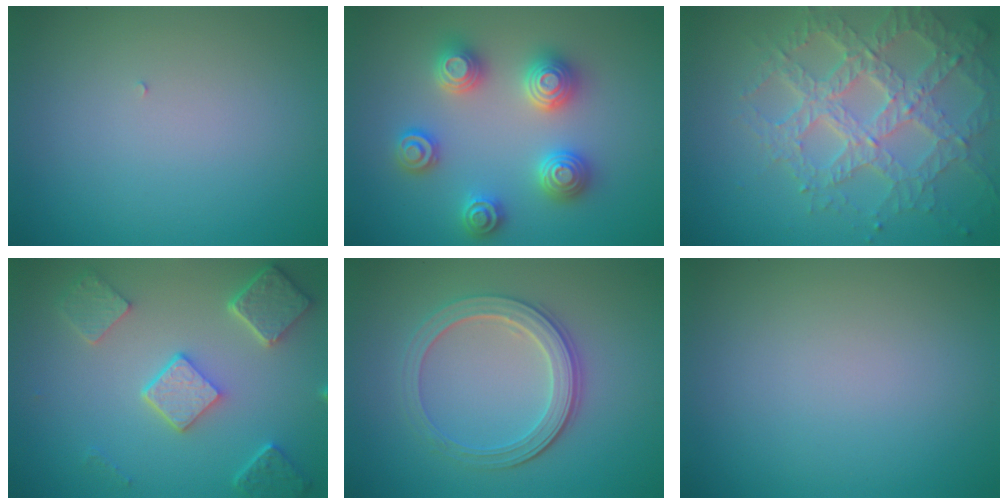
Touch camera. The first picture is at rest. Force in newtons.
{"total": 4.8, "press": 4.8, "slide": 0.6}
{"total": 7.0, "press": 5.1, "slide": 4.8}
{"total": 5.4, "press": 4.2, "slide": 3.4}
{"total": 3.9, "press": 3.4, "slide": 1.9}
{"total": 0.0}